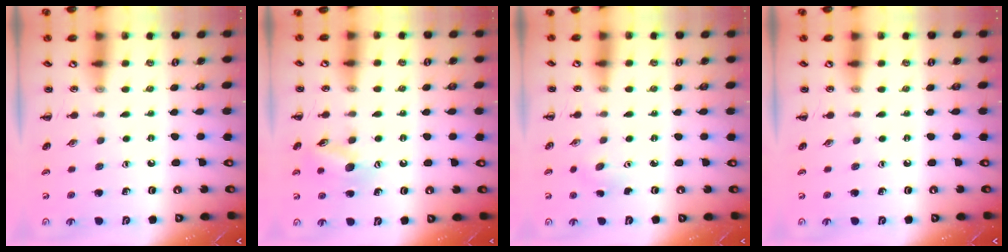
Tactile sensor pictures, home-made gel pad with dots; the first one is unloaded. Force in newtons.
{"total": 10.7, "press": 10.6, "slide": 1.5}
{"total": 2.8, "press": 2.8, "slide": 0.7}
{"total": 0.0}